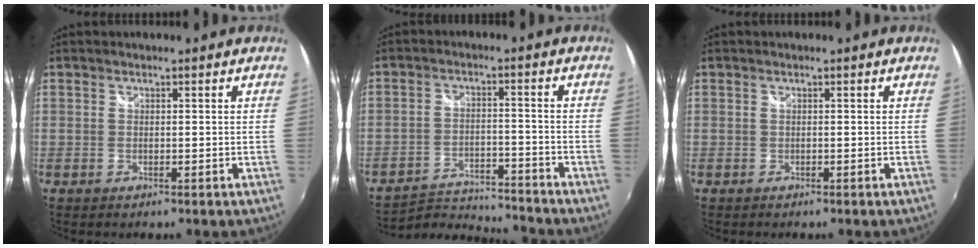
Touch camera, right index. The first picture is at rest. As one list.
[{"total": 10.4, "force": [-10.2, 0.8, 1.7], "torque": [-0.053, 0.000, -0.167]}, {"total": 0.0}]